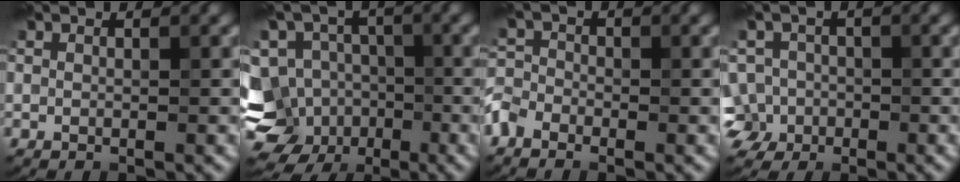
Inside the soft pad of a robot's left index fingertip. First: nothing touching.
{"total": 11.9, "force": [-5.0, 10.0, 4.1], "torque": [-0.079, 0.017, -0.100]}
{"total": 2.5, "force": [-2.0, 1.5, 0.5], "torque": [-0.015, 0.000, -0.054]}
{"total": 4.9, "force": [-2.4, 4.1, 1.3], "torque": [-0.009, 0.000, -0.049]}